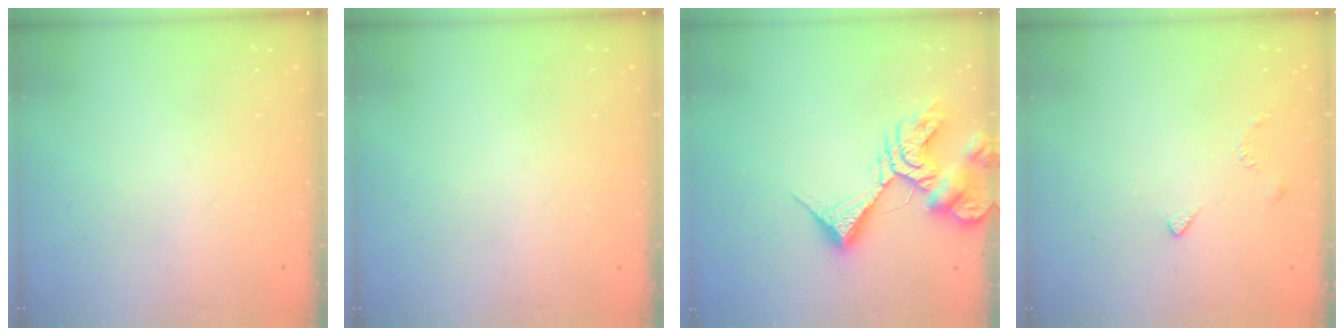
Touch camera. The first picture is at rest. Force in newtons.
{"total": 0.0}
{"total": 12.5, "press": 12.4, "slide": 1.5}
{"total": 3.2, "press": 3.1, "slide": 0.8}